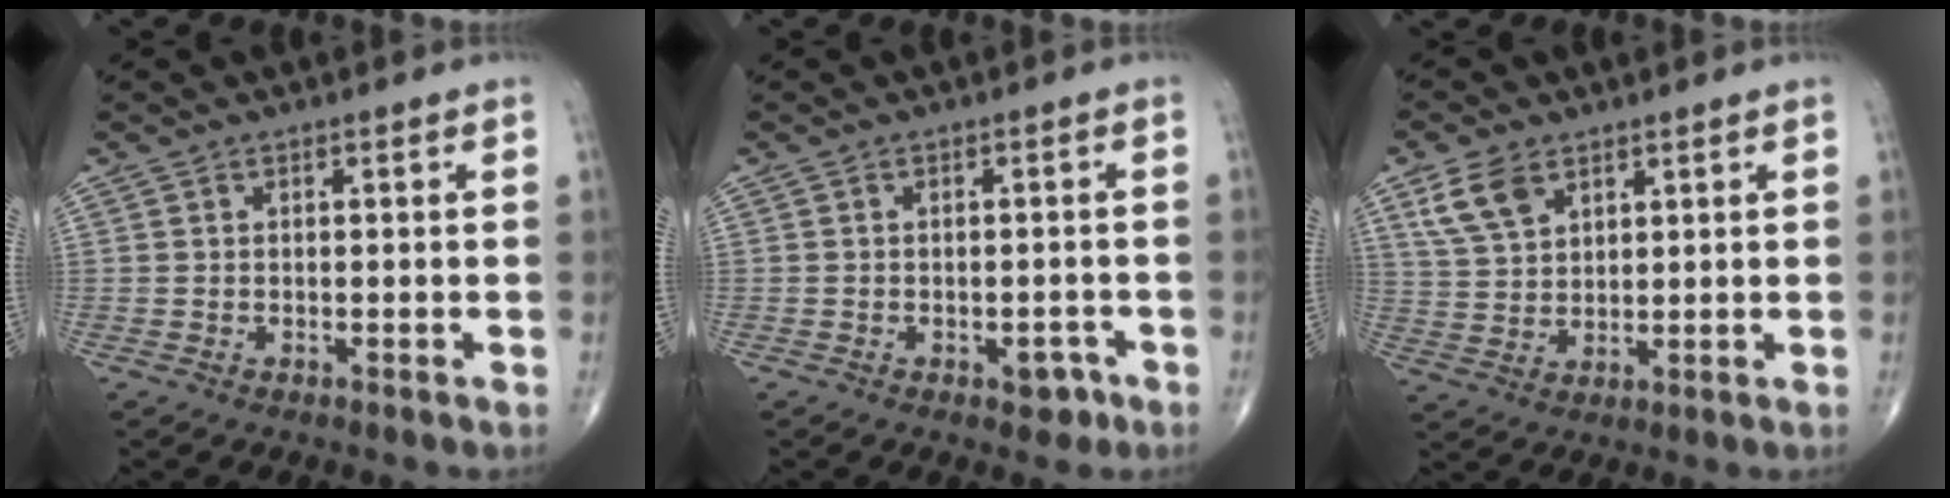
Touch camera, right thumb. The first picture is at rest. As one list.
[{"total": 2.9, "force": [-1.5, 1.8, 1.7], "torque": [-0.005, 0.009, -0.018]}, {"total": 7.4, "force": [4.2, 4.4, 4.3], "torque": [-0.074, -0.013, 0.088]}]